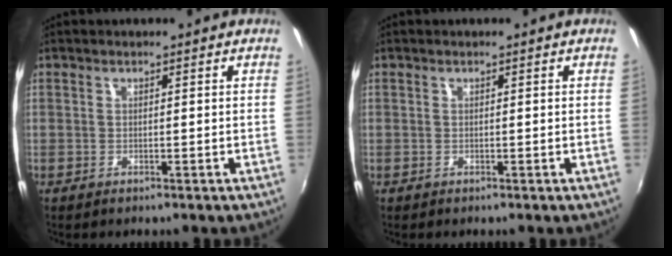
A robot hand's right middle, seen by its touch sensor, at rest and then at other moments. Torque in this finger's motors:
{"motor_torque": [0.56, -0.24, -0.08, -0.10]}